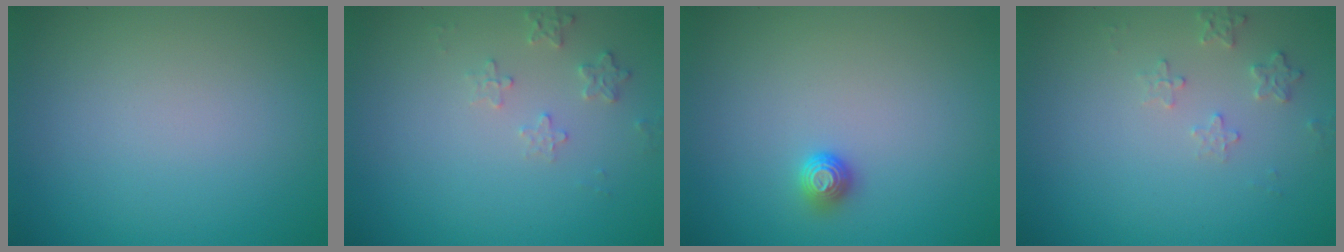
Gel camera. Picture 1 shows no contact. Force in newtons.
{"total": 1.6, "press": 1.6, "slide": 0.4}
{"total": 1.2, "press": 1.1, "slide": 0.4}
{"total": 1.6, "press": 1.6, "slide": 0.4}